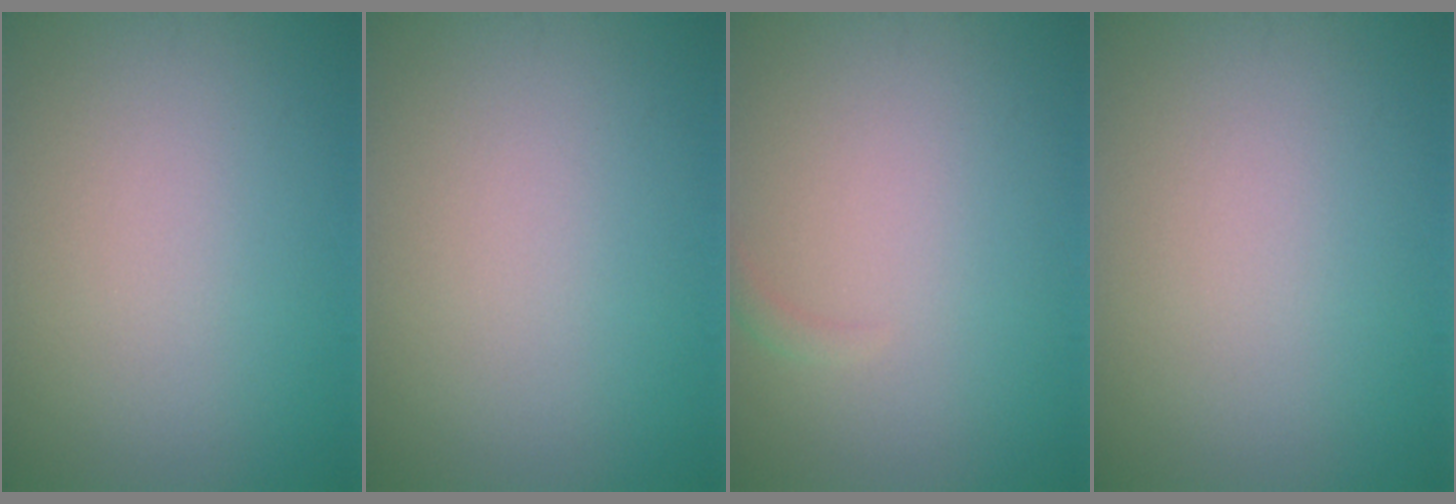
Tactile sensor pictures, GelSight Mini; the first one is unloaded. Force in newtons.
{"total": 0.0}
{"total": 0.7, "press": 0.7, "slide": 0.2}
{"total": 0.0}